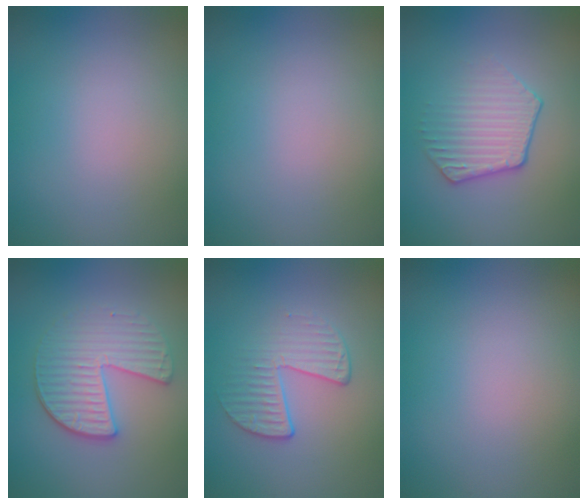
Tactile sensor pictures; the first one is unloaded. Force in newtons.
{"total": 0.0}
{"total": 2.7, "press": 2.2, "slide": 1.6}
{"total": 3.8, "press": 3.4, "slide": 1.7}
{"total": 2.4, "press": 1.7, "slide": 1.8}
{"total": 0.0}